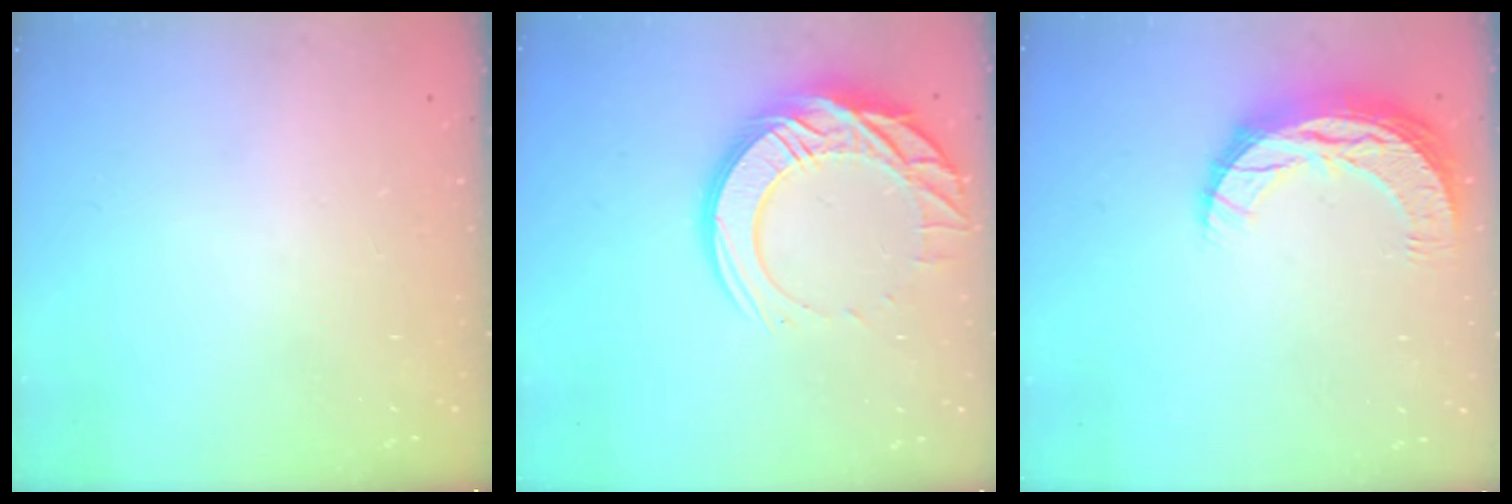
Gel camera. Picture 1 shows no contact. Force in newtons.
{"total": 17.9, "press": 17.8, "slide": 1.7}
{"total": 10.3, "press": 10.3, "slide": 0.7}